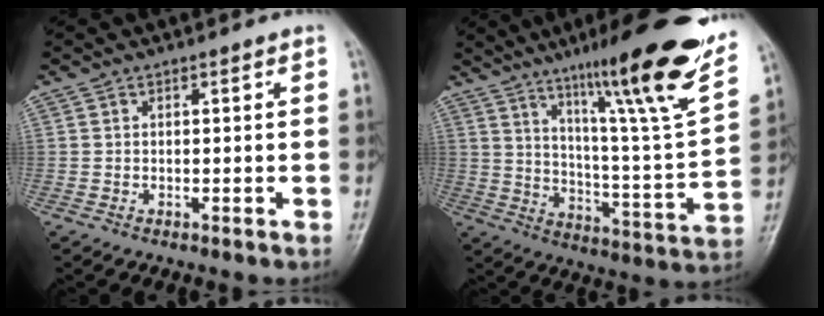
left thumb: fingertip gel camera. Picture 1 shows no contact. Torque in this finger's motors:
{"motor_torque": [0.80, -0.02, 1.35, -1.42, 0.30]}